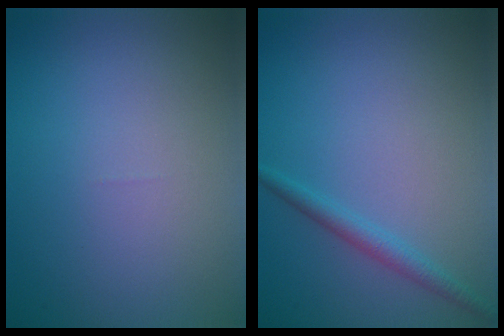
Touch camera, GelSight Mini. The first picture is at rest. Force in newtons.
{"total": 1.8, "press": 1.8, "slide": 0.1}